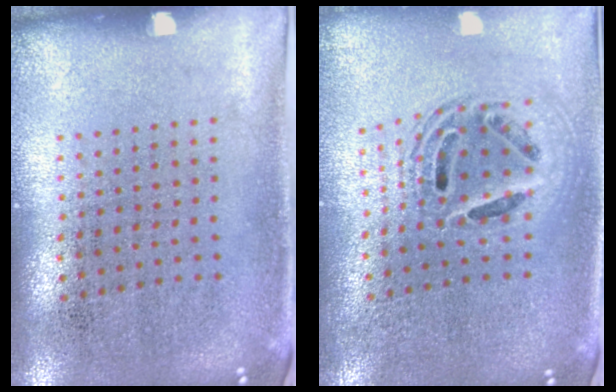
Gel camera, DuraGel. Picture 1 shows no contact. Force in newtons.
{"total": 1.7, "press": 1.5, "slide": 1.0}